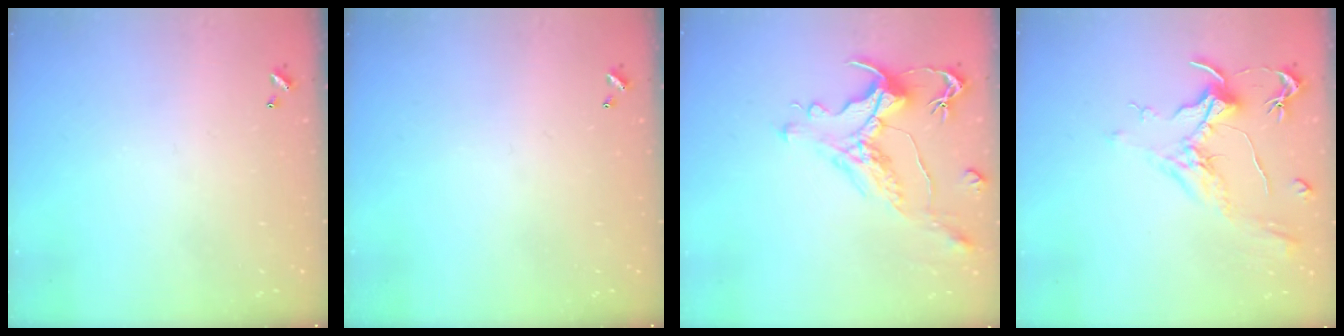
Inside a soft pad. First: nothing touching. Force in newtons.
{"total": 0.0}
{"total": 1.4, "press": 0.2, "slide": 1.4}
{"total": 2.1, "press": 2.0, "slide": 0.8}